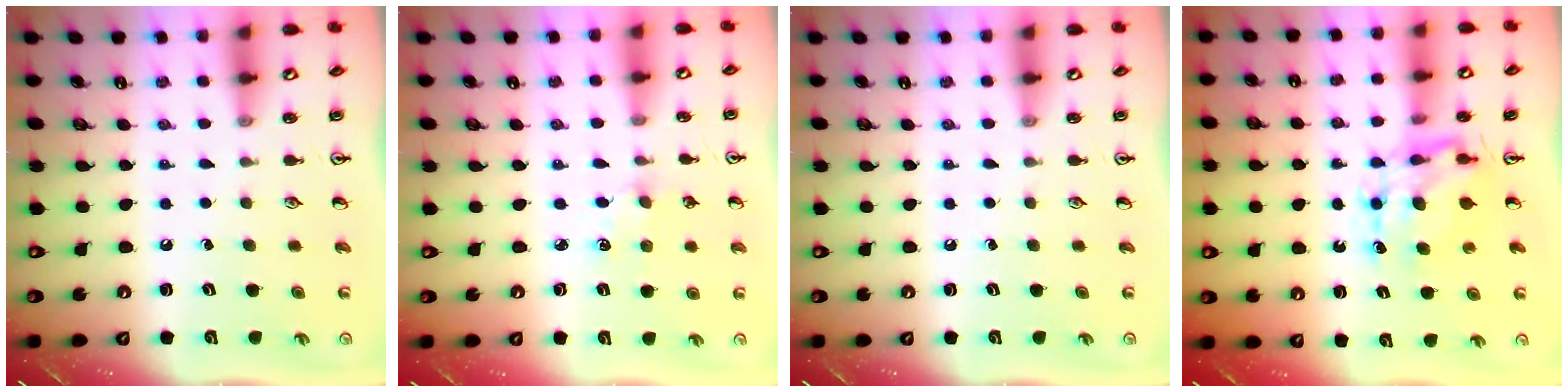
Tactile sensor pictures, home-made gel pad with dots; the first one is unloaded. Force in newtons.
{"total": 3.3, "press": 3.3, "slide": 0.5}
{"total": 0.0}
{"total": 7.8, "press": 7.7, "slide": 0.9}